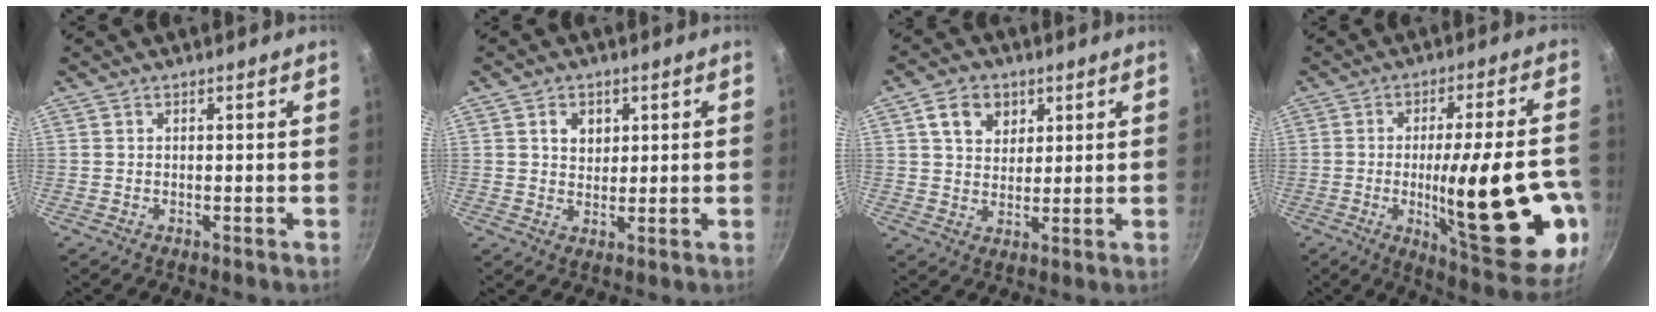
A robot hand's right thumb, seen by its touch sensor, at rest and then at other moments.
{"total": 4.0, "force": [1.4, 3.1, 2.1], "torque": [-0.016, -0.006, 0.024]}
{"total": 7.2, "force": [3.1, 5.5, 3.6], "torque": [-0.036, -0.005, 0.050]}
{"total": 25.1, "force": [-5.5, 6.7, 23.5], "torque": [-0.308, 0.003, -0.066]}